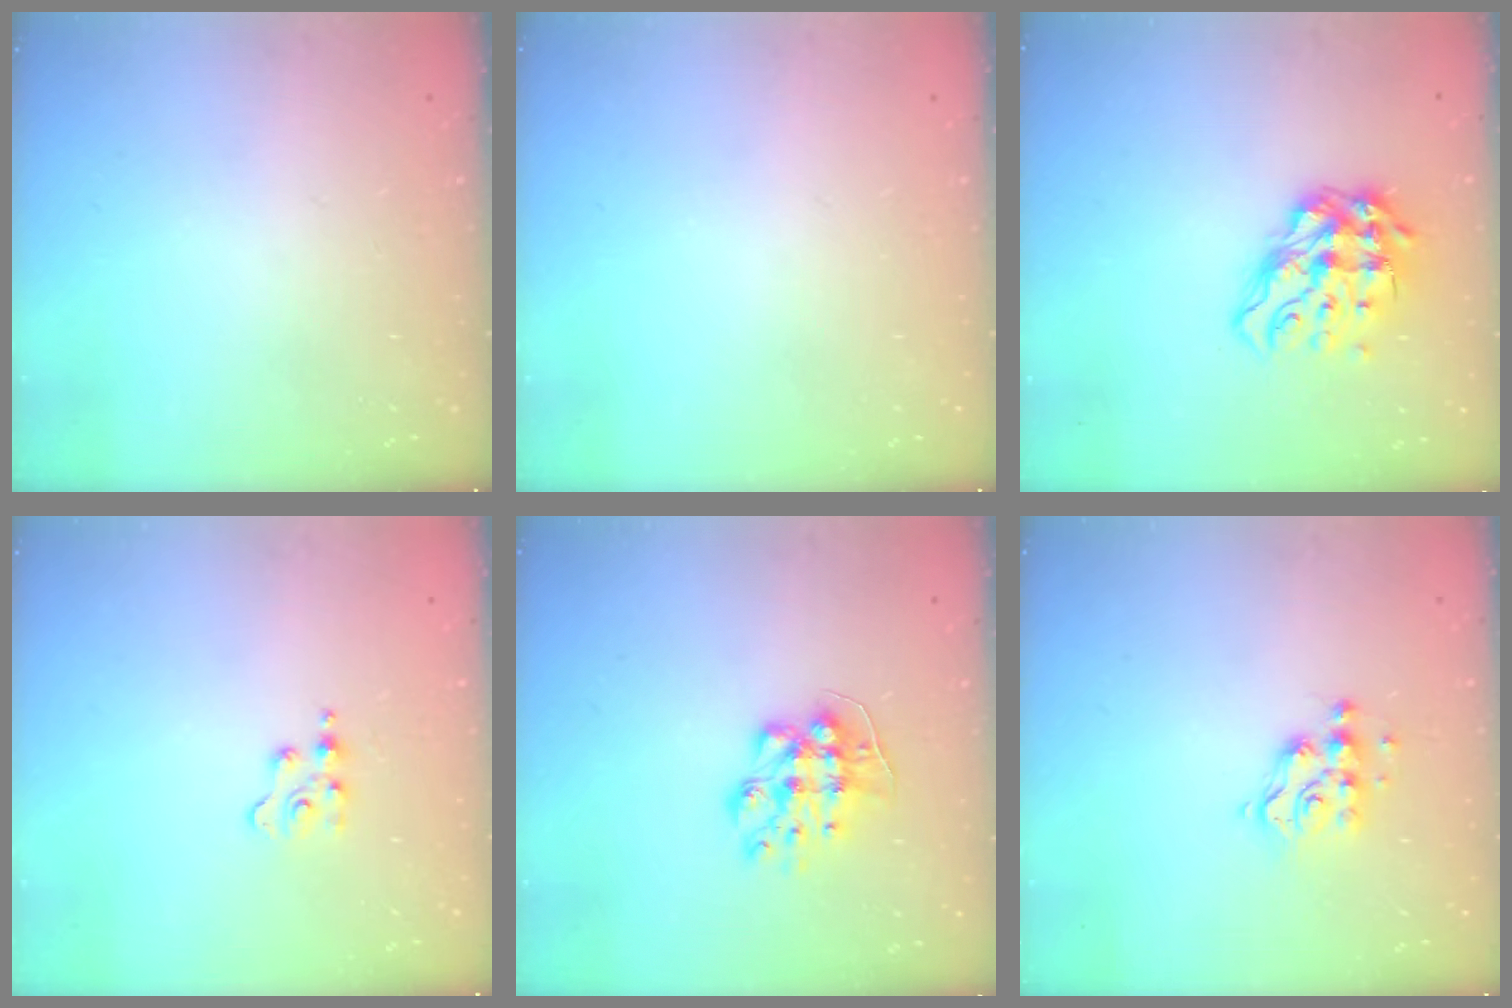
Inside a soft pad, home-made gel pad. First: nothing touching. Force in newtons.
{"total": 0.0}
{"total": 12.6, "press": 12.5, "slide": 1.6}
{"total": 2.5, "press": 2.4, "slide": 0.4}
{"total": 9.3, "press": 9.3, "slide": 0.3}
{"total": 7.1, "press": 7.1, "slide": 0.3}